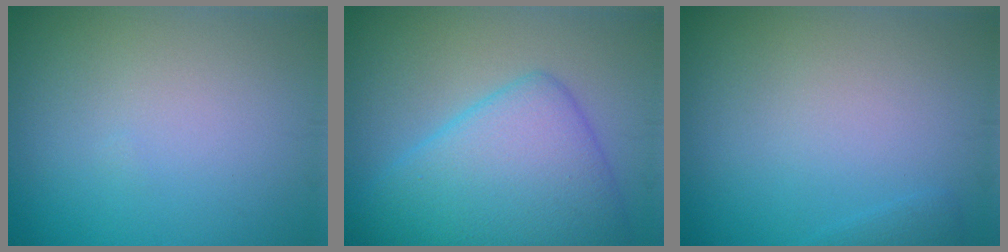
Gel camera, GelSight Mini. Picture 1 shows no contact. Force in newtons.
{"total": 8.5, "press": 8.5, "slide": 0.2}
{"total": 0.8, "press": 0.8, "slide": 0.1}